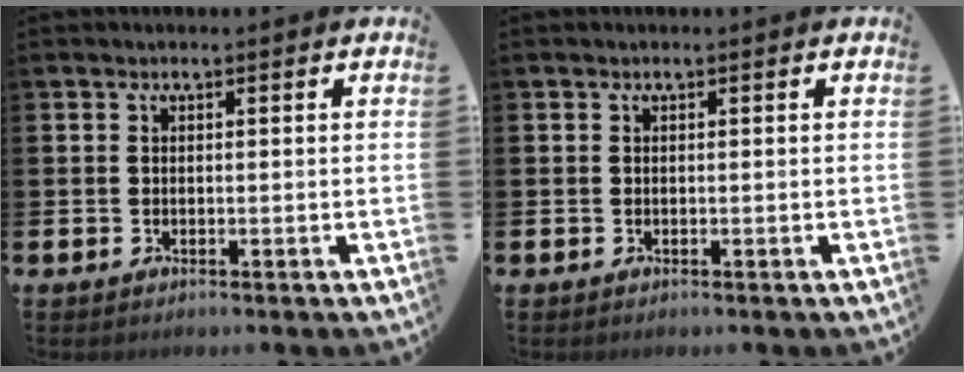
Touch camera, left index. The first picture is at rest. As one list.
[{"total": 0.0}]